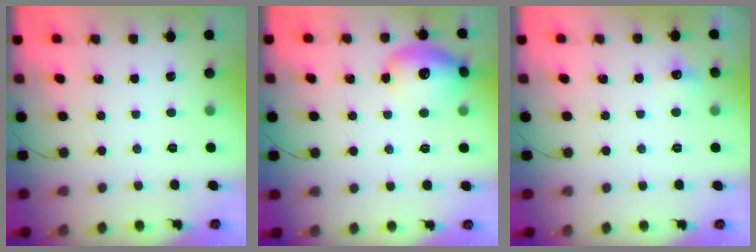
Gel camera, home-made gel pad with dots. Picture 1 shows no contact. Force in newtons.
{"total": 15.6, "press": 13.8, "slide": 7.4}
{"total": 4.6, "press": 4.5, "slide": 1.2}